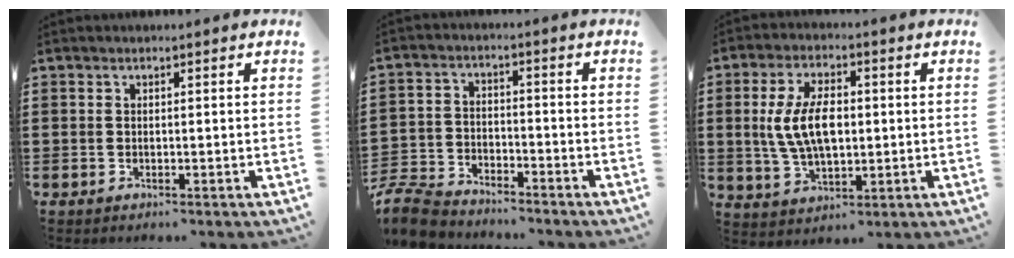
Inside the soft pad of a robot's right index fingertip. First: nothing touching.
{"total": 6.4, "force": [-6.1, 1.5, 1.1], "torque": [-0.048, 0.006, -0.129]}
{"total": 8.9, "force": [0.4, 4.7, 7.6], "torque": [-0.157, 0.005, 0.001]}